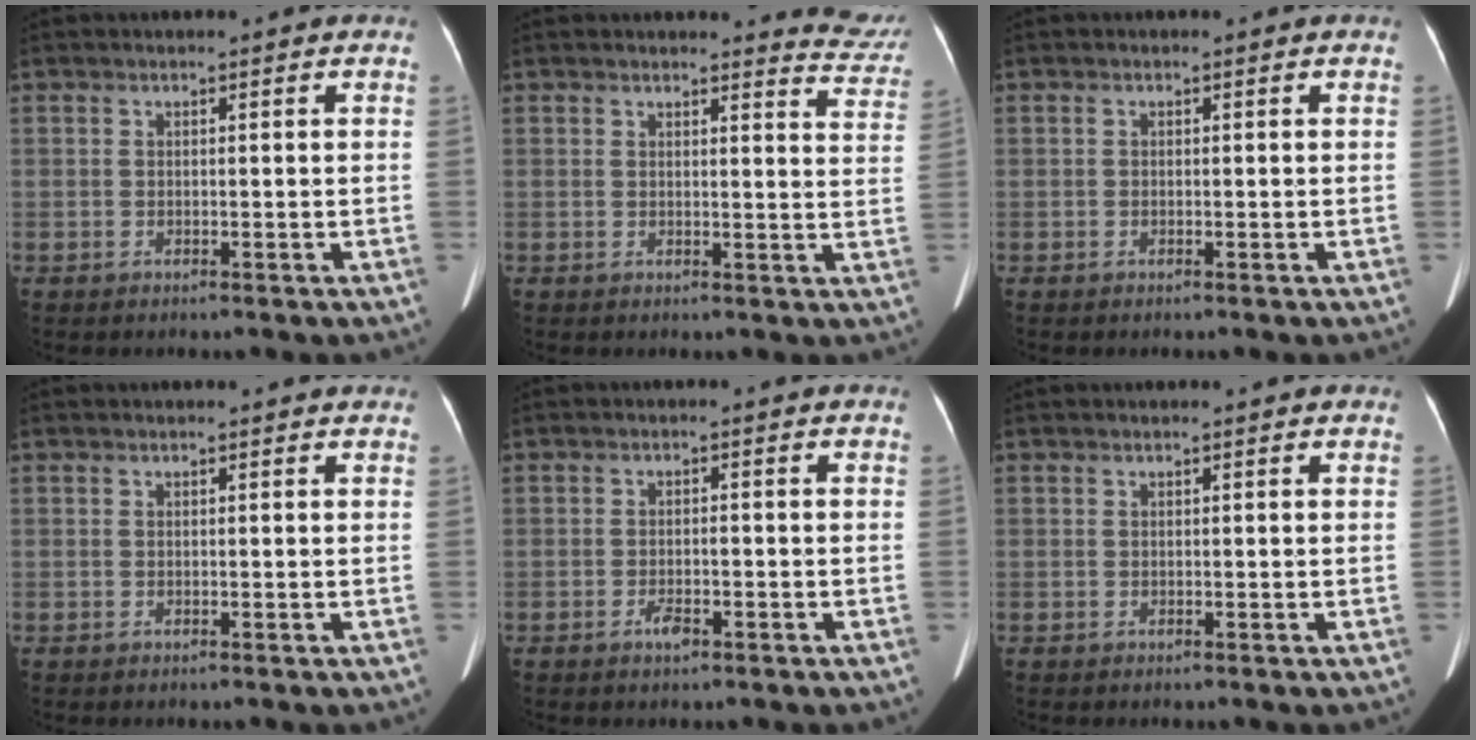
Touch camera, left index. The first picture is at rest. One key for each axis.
{"total": 6.4, "fx": 6.3, "fy": 0.8, "fz": -0.4, "tx": 0.022, "ty": -0.051, "tz": 0.039}
{"total": 0.0}
{"total": 1.4, "fx": 1.4, "fy": 0.3, "fz": 0.1, "tx": -0.014, "ty": 0.003, "tz": 0.009}
{"total": 1.9, "fx": -1.2, "fy": 0.7, "fz": 1.4, "tx": -0.024, "ty": -0.002, "tz": -0.017}
{"total": 0.8, "fx": 0.7, "fy": 0.4, "fz": 0.1, "tx": -0.010, "ty": 0.007, "tz": 0.007}